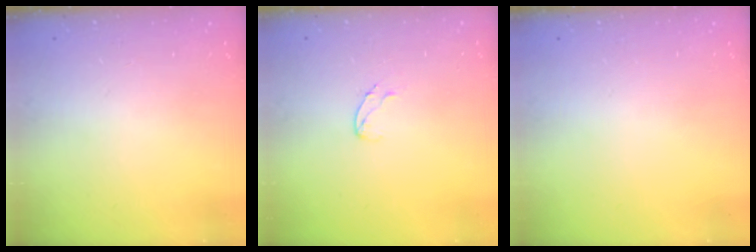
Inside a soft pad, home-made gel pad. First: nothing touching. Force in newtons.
{"total": 5.3, "press": 5.3, "slide": 0.6}
{"total": 0.0}